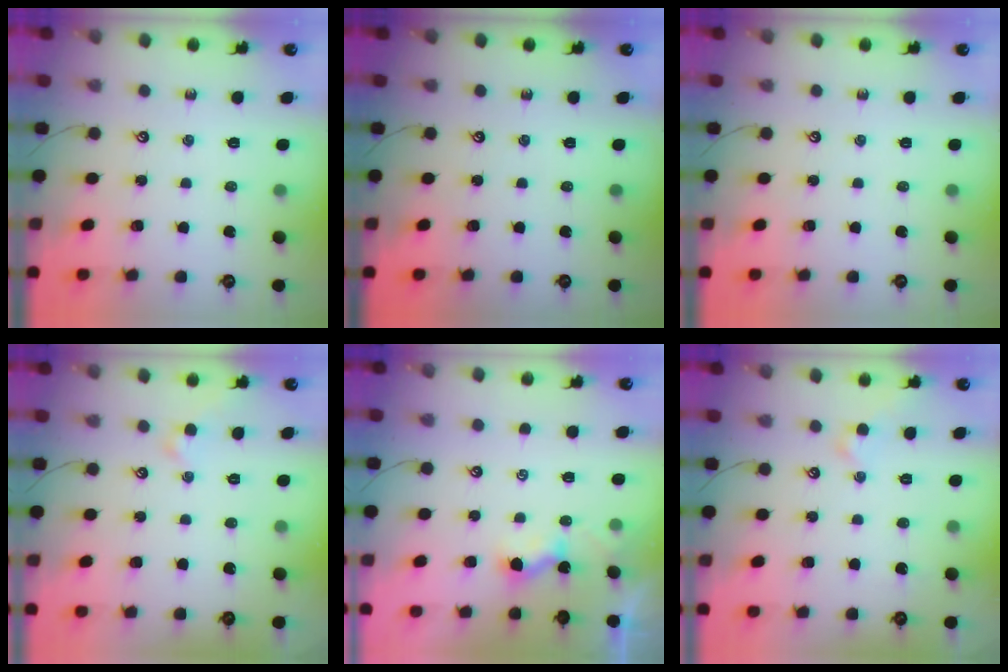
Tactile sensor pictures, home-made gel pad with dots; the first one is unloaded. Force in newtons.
{"total": 0.0}
{"total": 0.0}
{"total": 0.8, "press": 0.7, "slide": 0.4}
{"total": 2.3, "press": 2.3, "slide": 0.3}
{"total": 0.0}